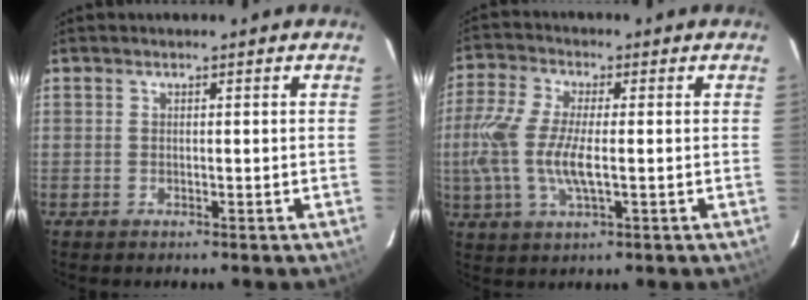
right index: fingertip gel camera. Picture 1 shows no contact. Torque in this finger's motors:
{"motor_torque": [1.31, -0.10, 0.86, 0.21]}